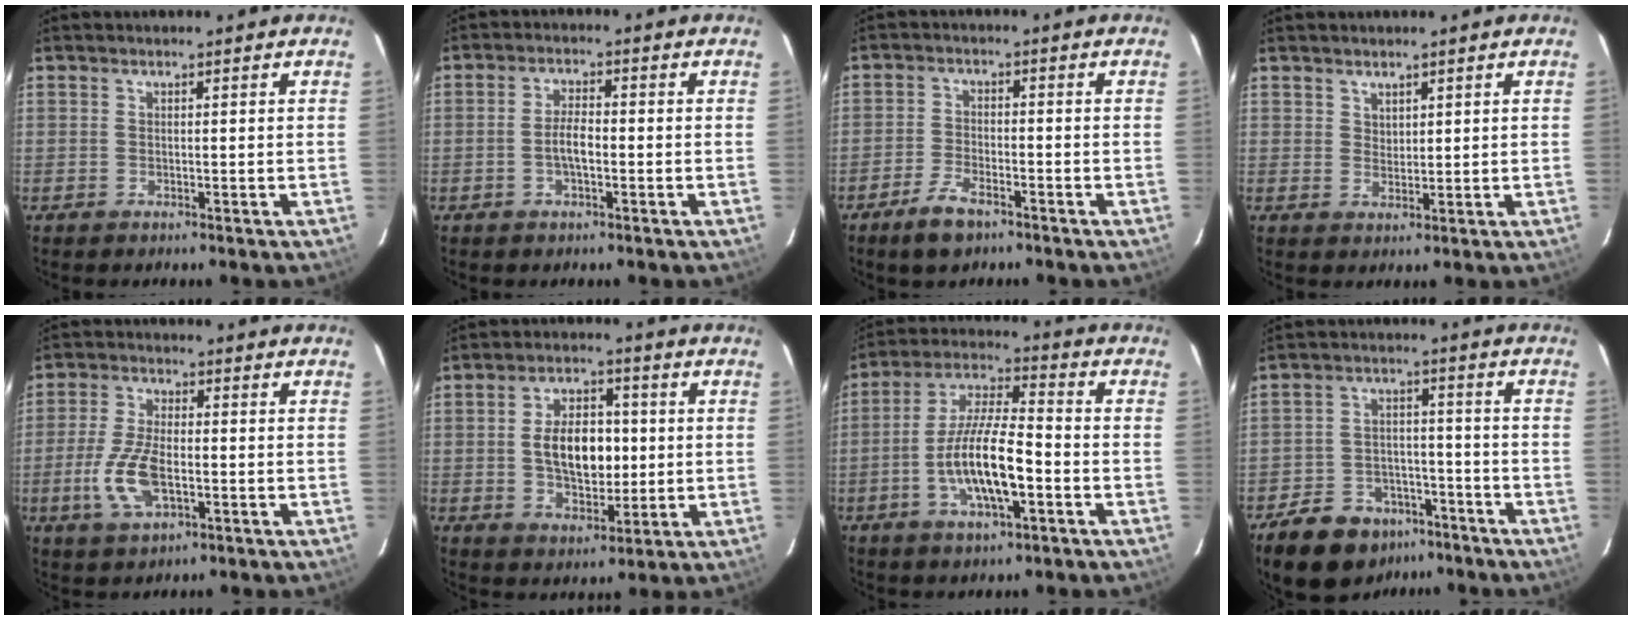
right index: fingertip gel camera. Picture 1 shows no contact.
{"total": 3.7, "force": [-1.1, 1.2, 3.3], "torque": [-0.065, 0.003, -0.018]}
{"total": 5.9, "force": [-4.2, 2.5, 3.4], "torque": [-0.088, -0.003, -0.078]}
{"total": 2.0, "force": [1.6, 1.2, 0.4], "torque": [0.001, 0.003, 0.029]}
{"total": 9.7, "force": [-2.6, 4.4, 8.3], "torque": [-0.181, -0.003, -0.047]}
{"total": 10.7, "force": [0.2, 6.2, 8.7], "torque": [-0.153, 0.017, 0.011]}
{"total": 13.2, "force": [-4.2, 3.6, 12.0], "torque": [-0.239, -0.002, -0.077]}
{"total": 14.1, "force": [-9.7, 8.7, 5.5], "torque": [-0.137, 0.018, -0.135]}